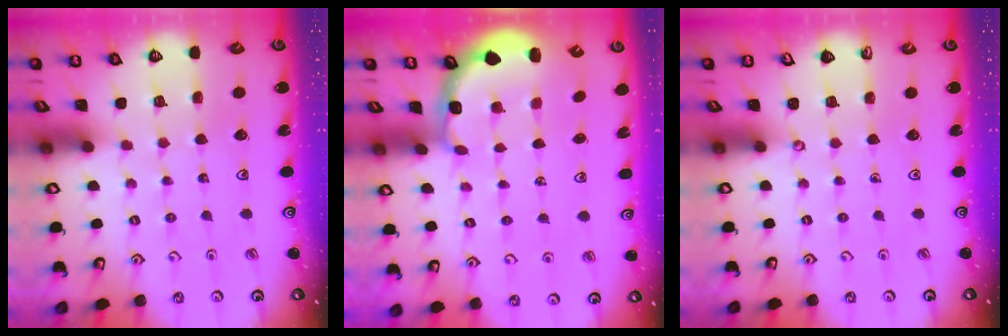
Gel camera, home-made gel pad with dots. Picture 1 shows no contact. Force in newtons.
{"total": 2.8, "press": 2.3, "slide": 1.7}
{"total": 0.0}